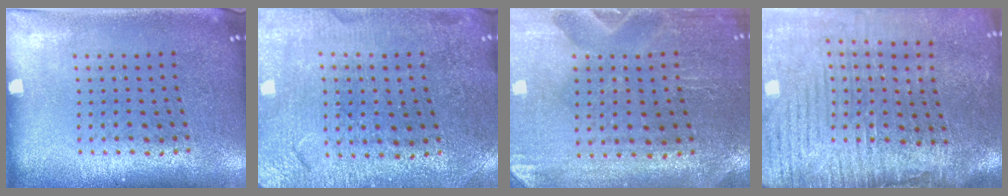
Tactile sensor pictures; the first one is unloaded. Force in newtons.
{"total": 1.3, "press": 1.3, "slide": 0.1}
{"total": 0.6, "press": 0.6, "slide": 0.0}
{"total": 4.3, "press": 3.7, "slide": 2.2}